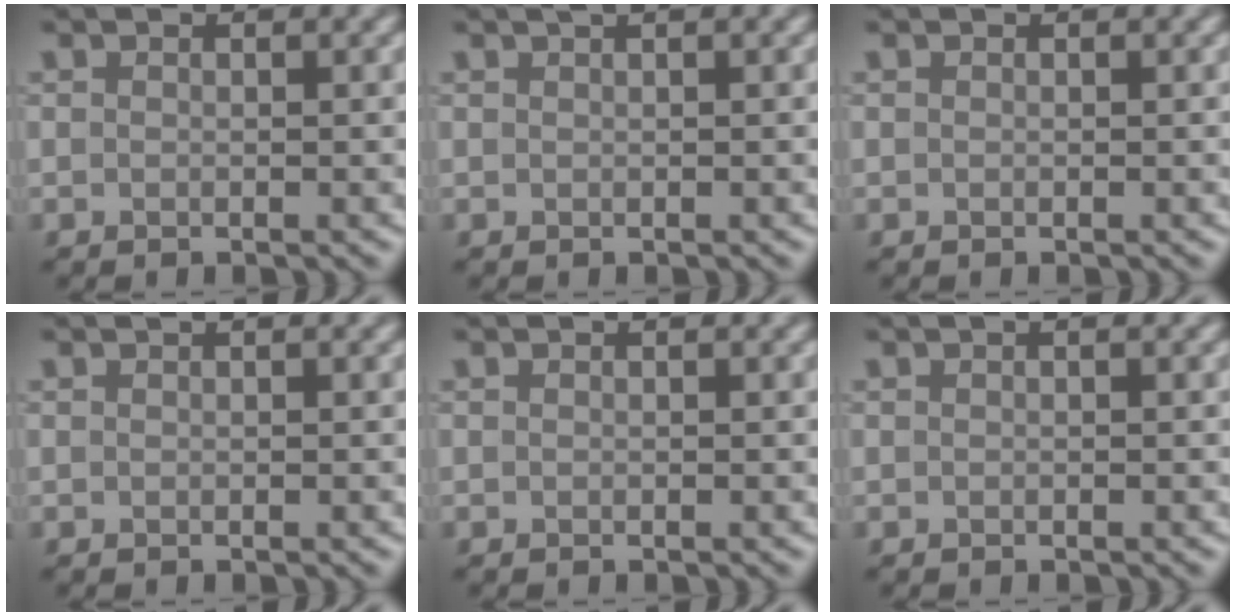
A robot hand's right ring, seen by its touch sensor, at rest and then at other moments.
{"total": 0.6, "force": [0.4, 0.1, 0.5], "torque": [-0.010, 0.008, 0.007]}
{"total": 0.0}
{"total": 0.0}
{"total": 0.0}
{"total": 0.0}